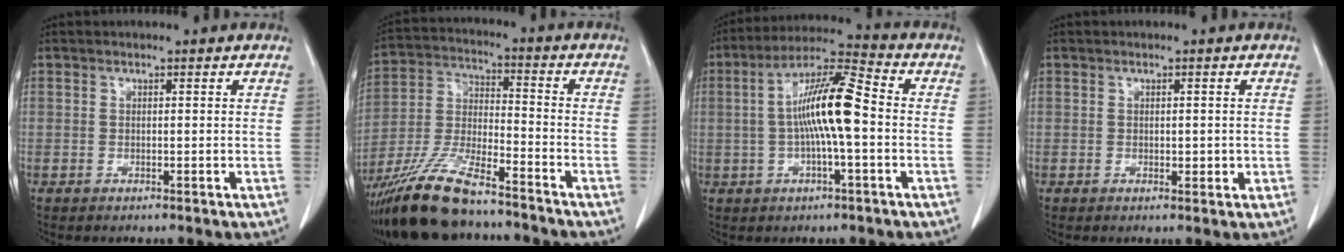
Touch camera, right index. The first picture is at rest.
{"total": 15.1, "force": [-12.2, 2.6, 8.5], "torque": [-0.180, -0.022, -0.225]}
{"total": 11.3, "force": [-0.5, 1.5, 11.2], "torque": [-0.209, 0.022, -0.015]}
{"total": 1.5, "force": [-0.2, 0.8, 1.3], "torque": [-0.016, -0.001, 0.002]}